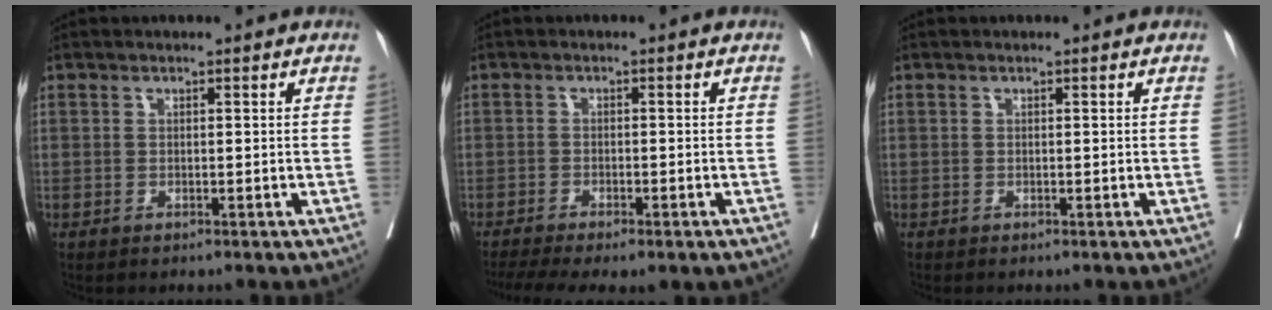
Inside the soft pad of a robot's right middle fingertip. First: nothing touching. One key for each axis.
{"total": 12.3, "fx": -9.2, "fy": 3.6, "fz": 7.4, "tx": -0.141, "ty": -0.015, "tz": -0.131}
{"total": 0.0}